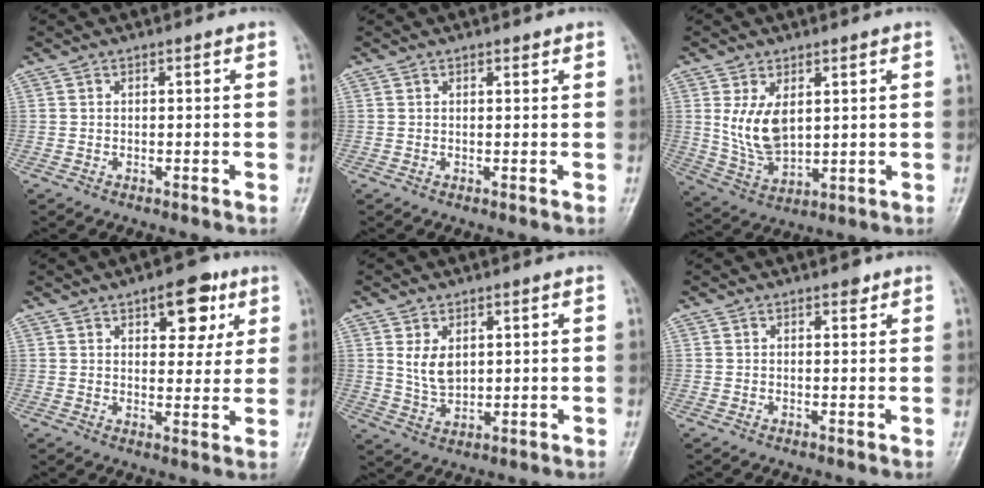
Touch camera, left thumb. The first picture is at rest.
{"total": 1.1, "force": [0.7, 0.6, 0.6], "torque": [-0.004, -0.002, 0.008]}
{"total": 9.0, "force": [2.2, 5.4, 6.8], "torque": [-0.116, -0.020, 0.058]}
{"total": 9.7, "force": [4.8, 5.0, 6.9], "torque": [-0.054, -0.016, 0.061]}
{"total": 5.4, "force": [1.7, 3.5, 3.7], "torque": [-0.052, -0.015, 0.040]}
{"total": 1.6, "force": [1.1, 0.8, 0.9], "torque": [-0.004, -0.003, 0.012]}